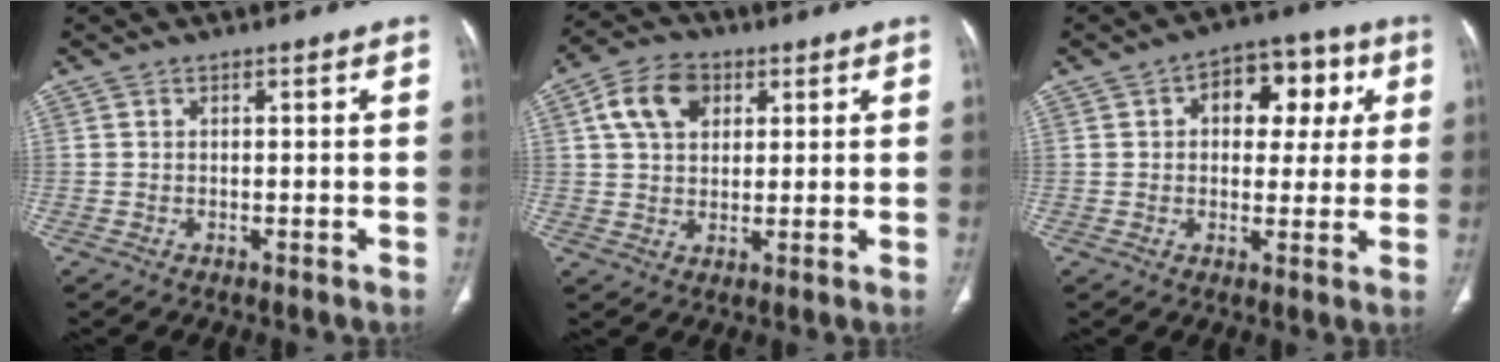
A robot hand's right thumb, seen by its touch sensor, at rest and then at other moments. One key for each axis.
{"total": 9.0, "fx": 3.2, "fy": 6.4, "fz": 5.6, "tx": -0.085, "ty": 0.004, "tz": 0.050}
{"total": 11.8, "fx": 3.3, "fy": 7.6, "fz": 8.4, "tx": -0.062, "ty": 0.016, "tz": 0.041}